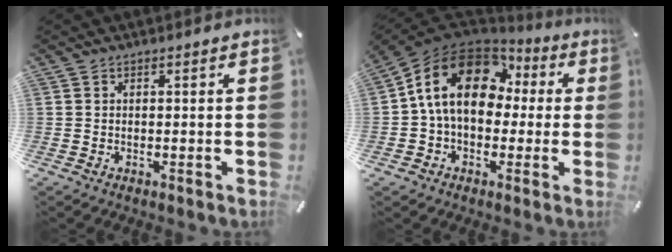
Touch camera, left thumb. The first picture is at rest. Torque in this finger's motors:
{"motor_torque": [1.75, 3.24, 1.72, -1.05, 0.40]}